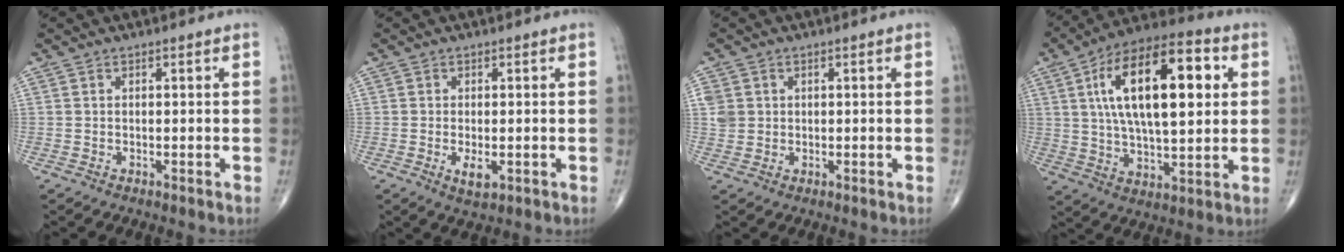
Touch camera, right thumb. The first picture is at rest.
{"total": 2.9, "force": [-0.7, 1.3, 2.5], "torque": [-0.043, -0.006, -0.010]}
{"total": 3.9, "force": [0.9, 3.5, 1.4], "torque": [-0.019, 0.000, 0.022]}
{"total": 22.7, "force": [5.4, 9.7, 19.8], "torque": [-0.317, 0.008, 0.081]}